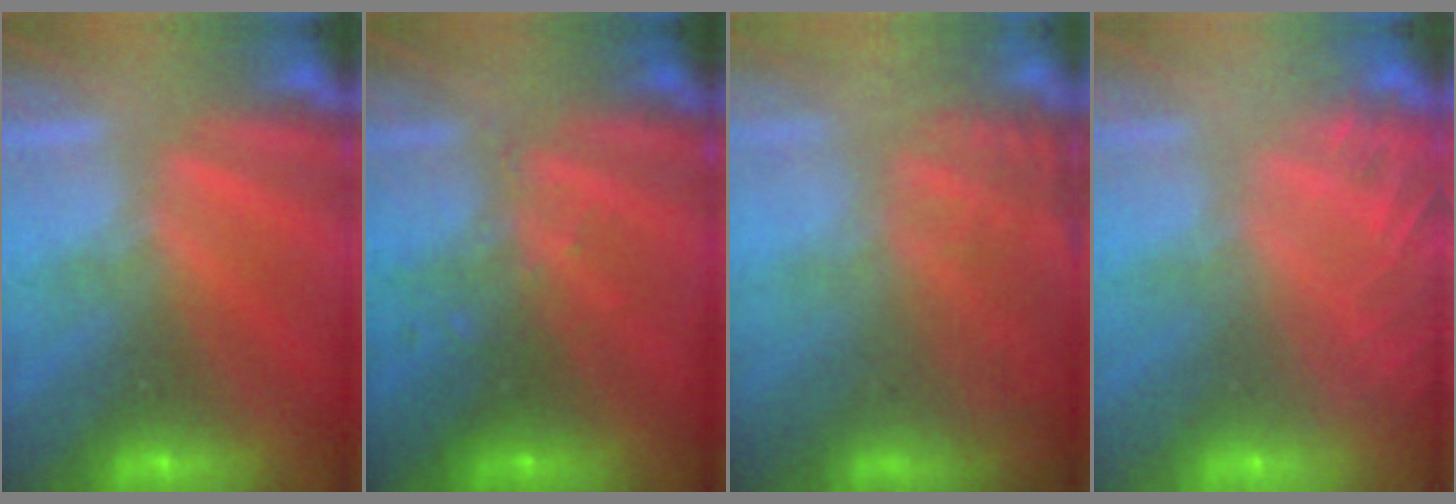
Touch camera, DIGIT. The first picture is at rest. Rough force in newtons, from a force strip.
{"total": 2.9}
{"total": 7.7}
{"total": 7.1}